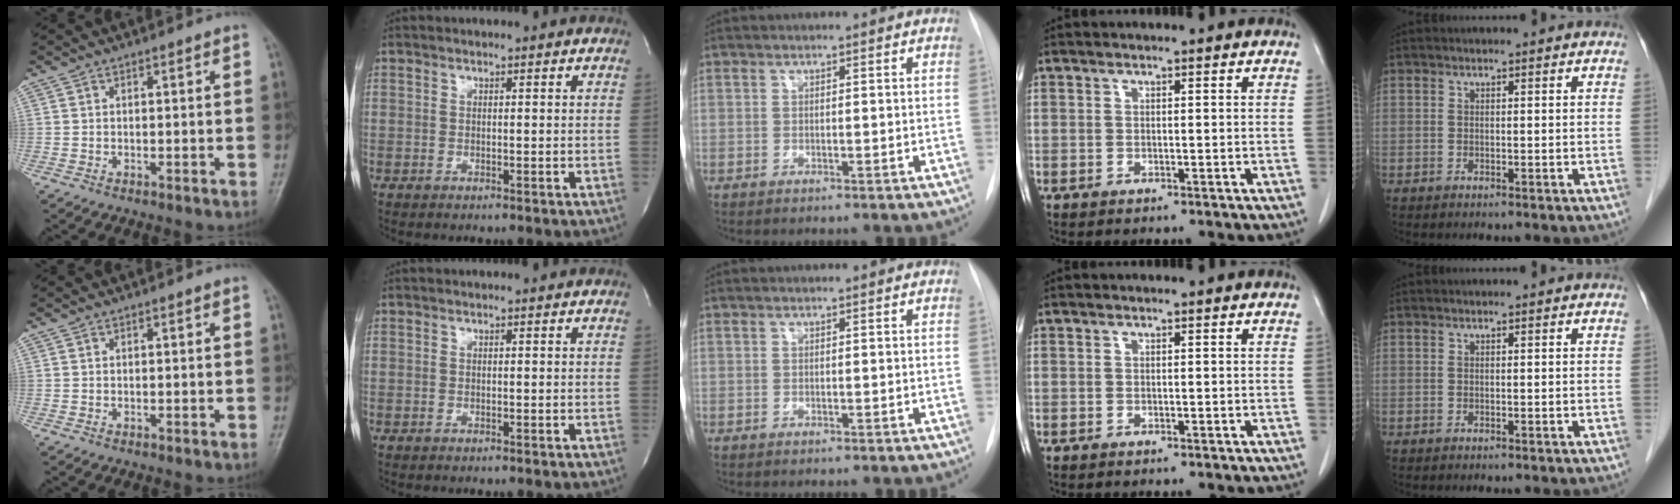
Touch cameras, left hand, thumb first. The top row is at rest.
{}